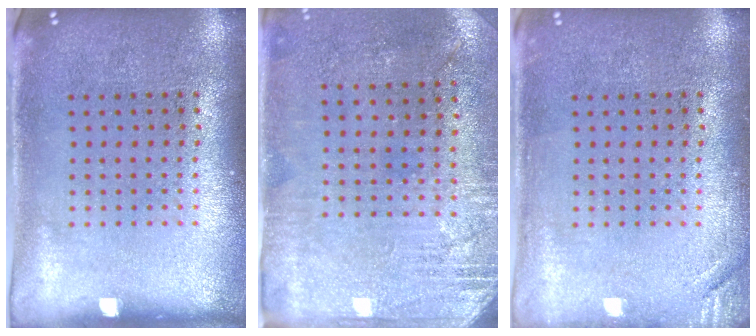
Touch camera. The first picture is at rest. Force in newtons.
{"total": 2.8, "press": 2.5, "slide": 1.4}
{"total": 1.3, "press": 1.3, "slide": 0.3}